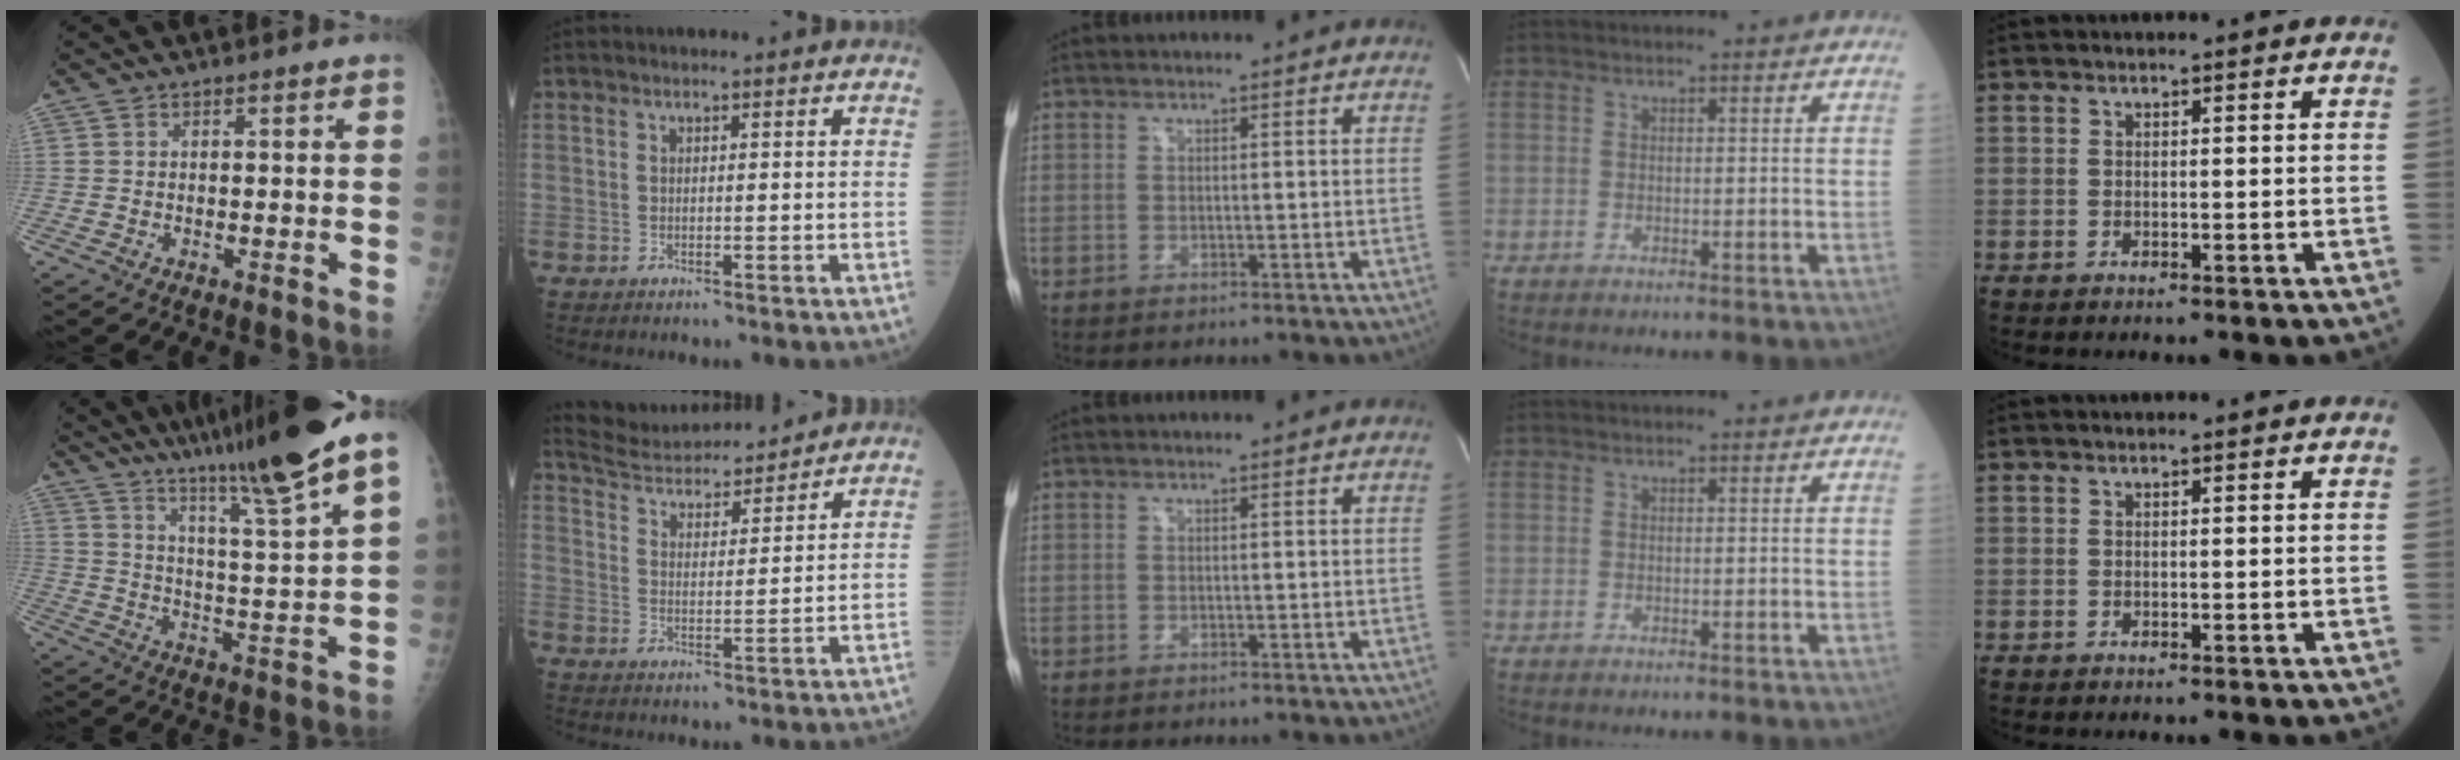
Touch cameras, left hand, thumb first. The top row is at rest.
{"thumb": {"total": 19.8, "force": [14.1, 0.3, 13.8], "torque": [-0.208, -0.062, 0.216]}, "index": {"total": 12.8, "force": [12.3, 2.0, 2.7], "torque": [-0.049, 0.014, 0.199]}}